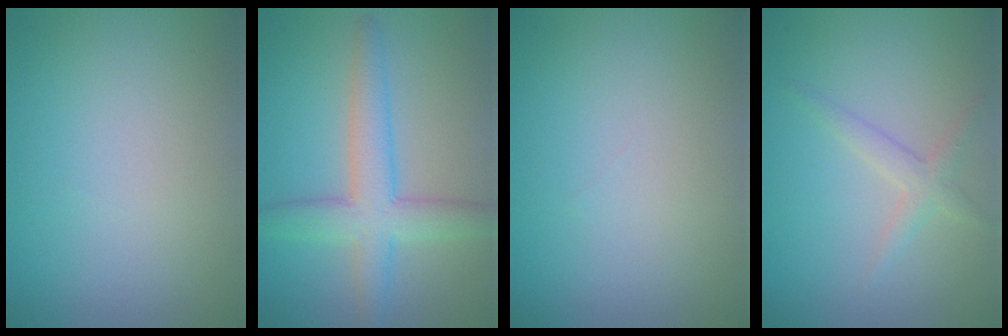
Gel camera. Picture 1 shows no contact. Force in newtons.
{"total": 5.0, "press": 5.0, "slide": 0.2}
{"total": 0.0}
{"total": 1.8, "press": 1.8, "slide": 0.1}